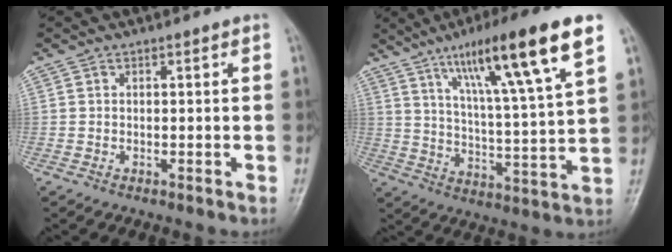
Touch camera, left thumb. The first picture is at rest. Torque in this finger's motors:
{"motor_torque": [0.86, 0.50, 1.58, -1.19, 0.39]}